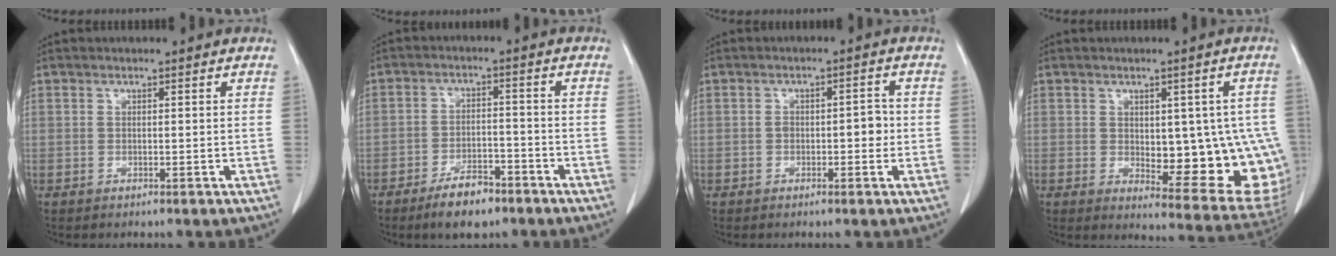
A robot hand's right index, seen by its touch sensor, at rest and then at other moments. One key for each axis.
{"total": 6.5, "fx": -4.7, "fy": 2.5, "fz": 3.7, "tx": -0.069, "ty": 0.001, "tz": -0.077}
{"total": 3.1, "fx": -0.5, "fy": 1.5, "fz": 2.6, "tx": -0.034, "ty": 0.010, "tz": -0.006}
{"total": 15.9, "fx": -1.6, "fy": 6.3, "fz": 14.5, "tx": -0.123, "ty": 0.005, "tz": 0.004}